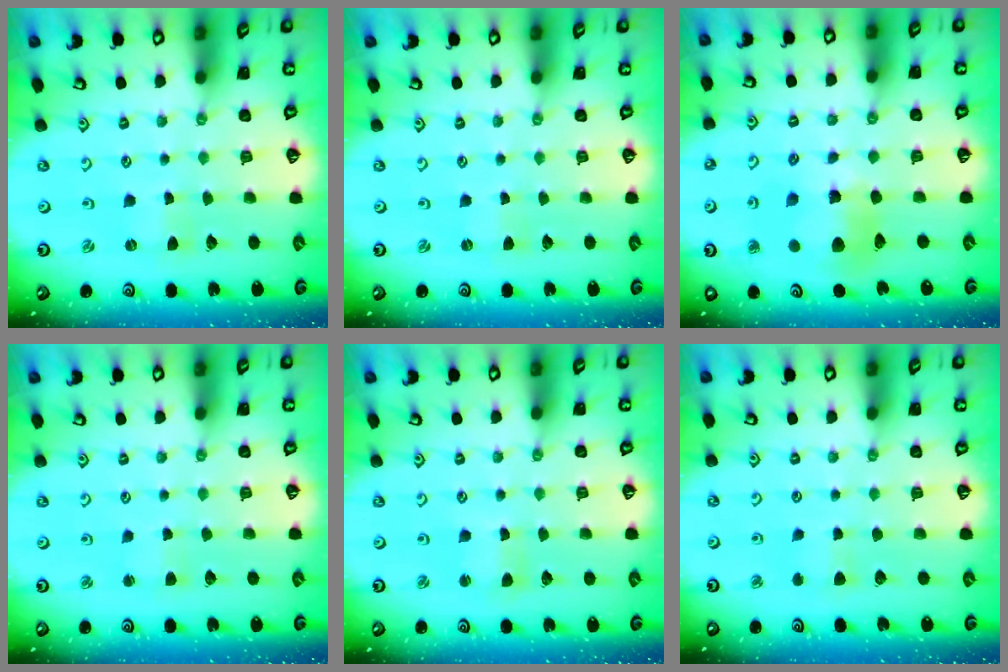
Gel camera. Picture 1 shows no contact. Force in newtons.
{"total": 0.0}
{"total": 11.0, "press": 10.9, "slide": 1.4}
{"total": 3.7, "press": 3.7, "slide": 0.3}
{"total": 2.1, "press": 2.1, "slide": 0.3}
{"total": 2.8, "press": 2.8, "slide": 0.5}